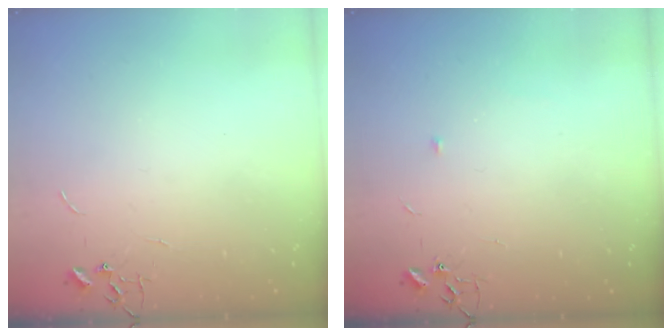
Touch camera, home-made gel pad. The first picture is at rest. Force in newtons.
{"total": 5.7, "press": 5.7, "slide": 0.8}